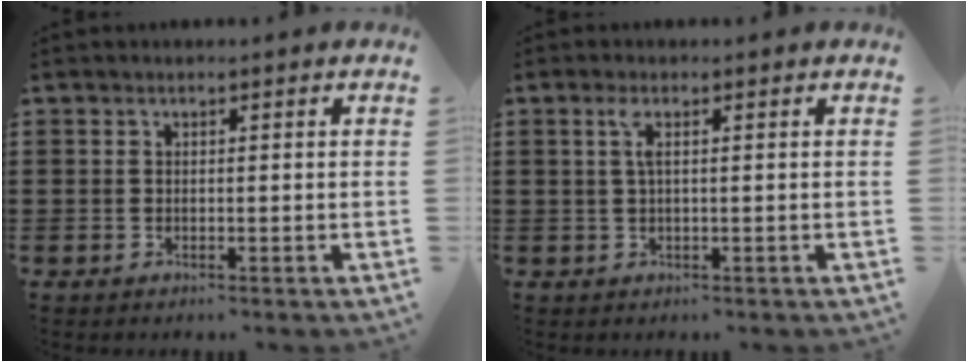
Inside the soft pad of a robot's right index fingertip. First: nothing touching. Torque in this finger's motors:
{"motor_torque": [0.05, -0.02, 0.02, 0.01]}